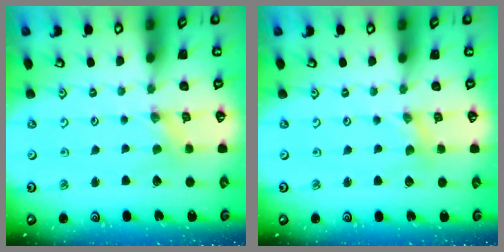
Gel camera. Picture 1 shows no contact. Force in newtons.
{"total": 0.0}